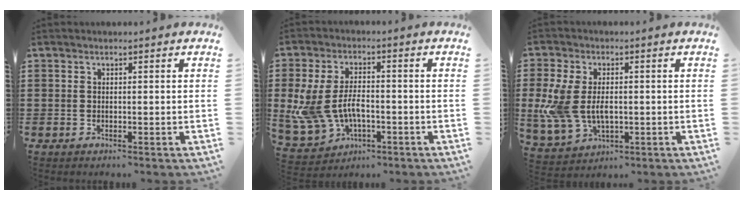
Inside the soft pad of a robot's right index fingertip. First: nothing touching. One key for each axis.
{"total": 7.9, "fx": -1.2, "fy": 5.3, "fz": 5.8, "tx": -0.156, "ty": 0.001, "tz": -0.029}
{"total": 7.9, "fx": -0.1, "fy": 5.3, "fz": 5.8, "tx": -0.151, "ty": 0.003, "tz": -0.006}